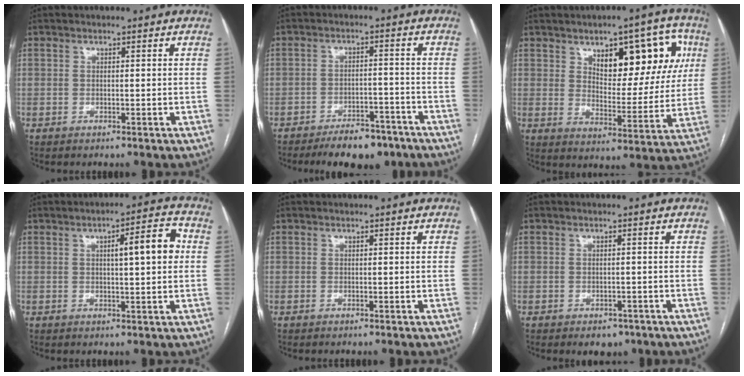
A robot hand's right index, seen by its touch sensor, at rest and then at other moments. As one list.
[{"total": 7.1, "force": [-5.2, 3.5, 3.2], "torque": [-0.040, 0.005, -0.074]}, {"total": 14.7, "force": [6.0, 6.3, 11.9], "torque": [-0.142, 0.021, 0.090]}, {"total": 7.3, "force": [1.3, 1.3, 7.1], "torque": [-0.100, 0.019, 0.017]}, {"total": 0.0}, {"total": 3.1, "force": [-2.1, 2.0, 1.2], "torque": [-0.005, 0.003, -0.018]}]